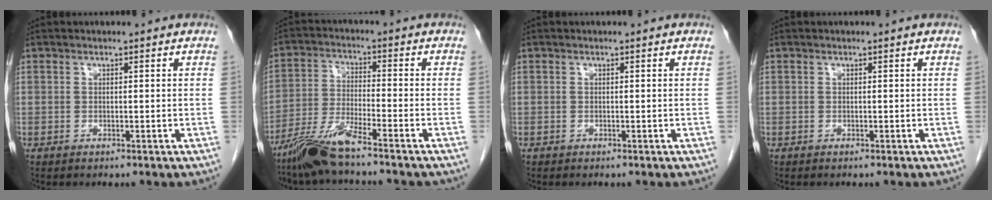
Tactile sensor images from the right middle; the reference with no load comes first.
{"total": 8.6, "force": [-7.0, 0.1, 5.0], "torque": [-0.107, -0.023, -0.135]}
{"total": 0.0}
{"total": 0.0}